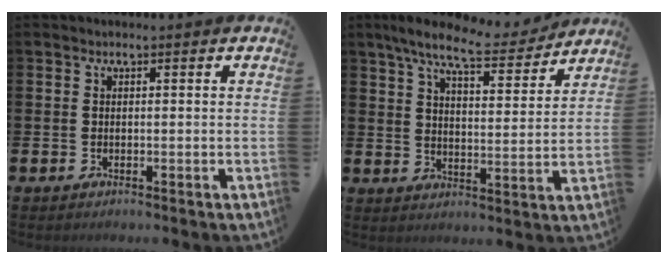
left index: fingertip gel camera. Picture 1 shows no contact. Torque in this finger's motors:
{"motor_torque": [1.03, -1.10, 0.79, 0.21]}